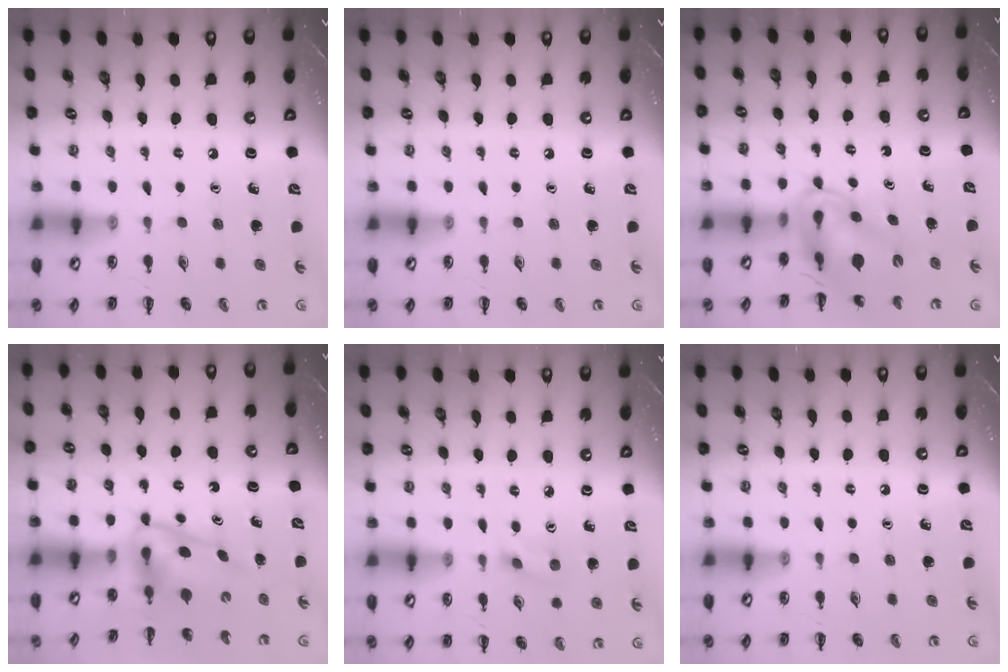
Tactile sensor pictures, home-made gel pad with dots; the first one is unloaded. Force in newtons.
{"total": 0.0}
{"total": 9.0, "press": 8.5, "slide": 2.9}
{"total": 6.4, "press": 6.3, "slide": 1.2}
{"total": 2.3, "press": 2.1, "slide": 0.8}
{"total": 0.0}